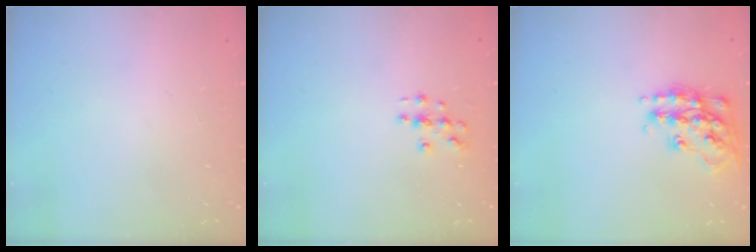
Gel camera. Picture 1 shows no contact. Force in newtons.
{"total": 3.1, "press": 3.1, "slide": 0.2}
{"total": 16.6, "press": 16.5, "slide": 1.0}